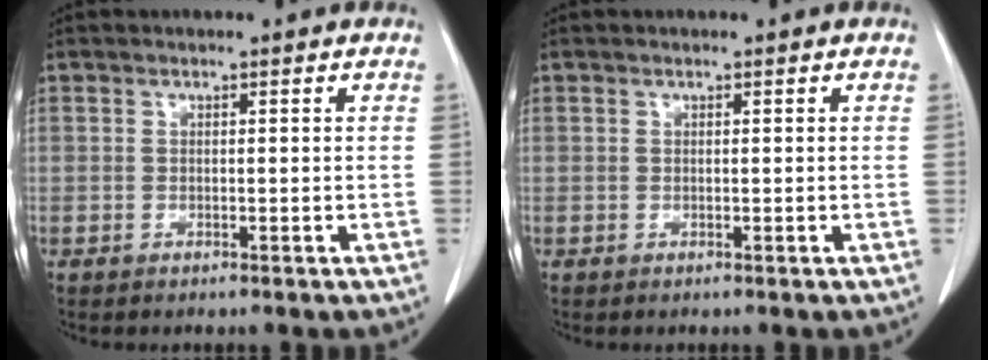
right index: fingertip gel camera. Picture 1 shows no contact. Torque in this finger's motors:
{"motor_torque": [0.00, 0.00, 0.00, 0.00]}